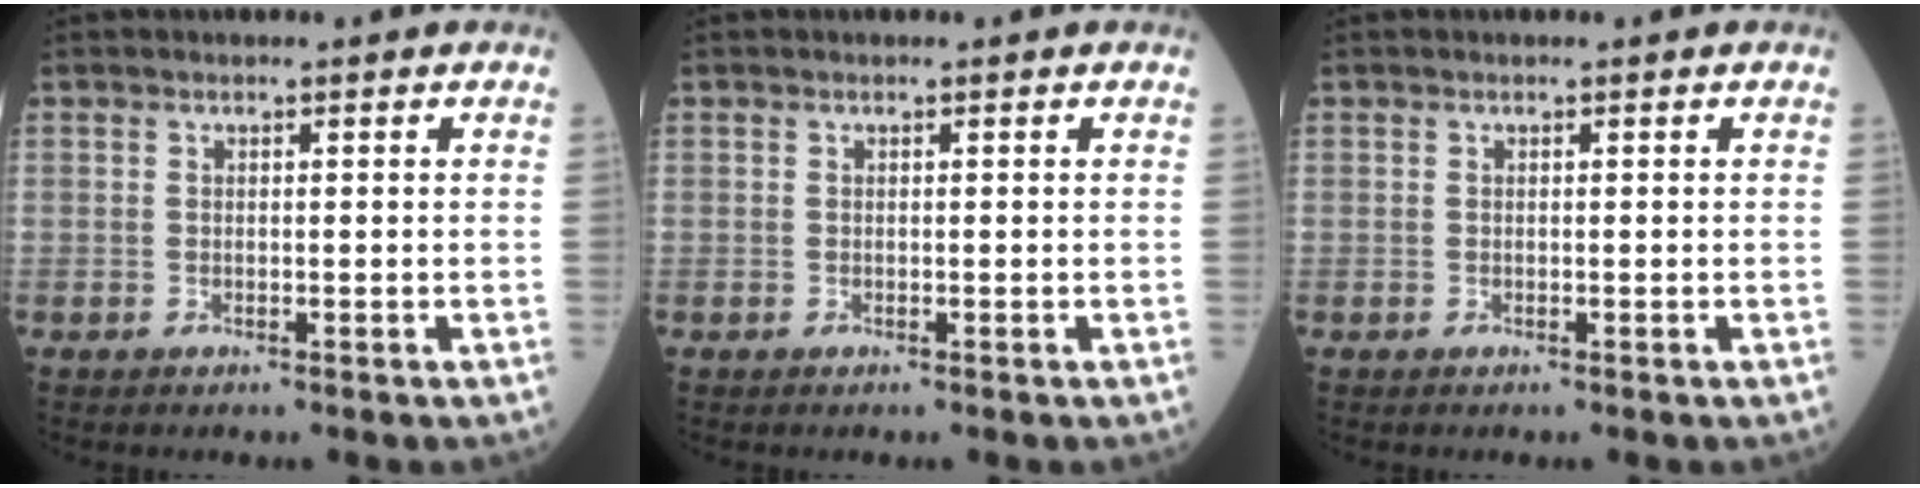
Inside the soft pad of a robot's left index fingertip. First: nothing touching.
{"total": 0.0}
{"total": 0.0}